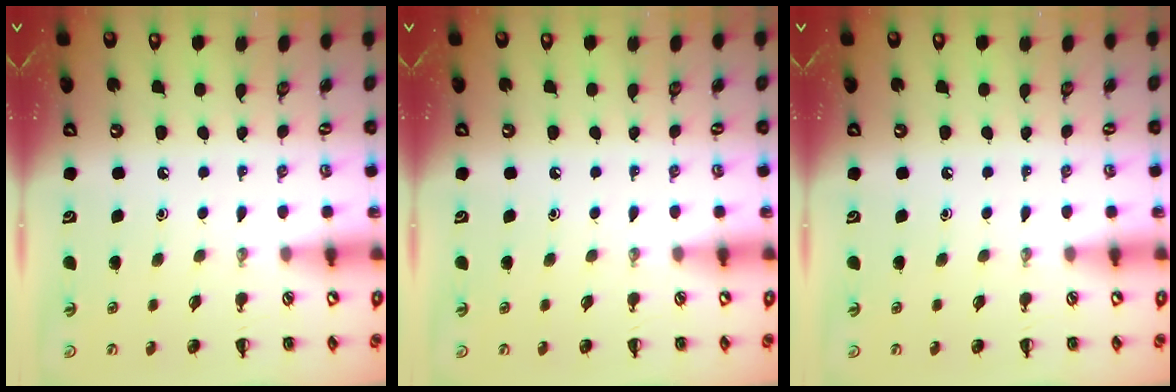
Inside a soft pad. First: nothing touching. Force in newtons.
{"total": 0.0}
{"total": 0.0}